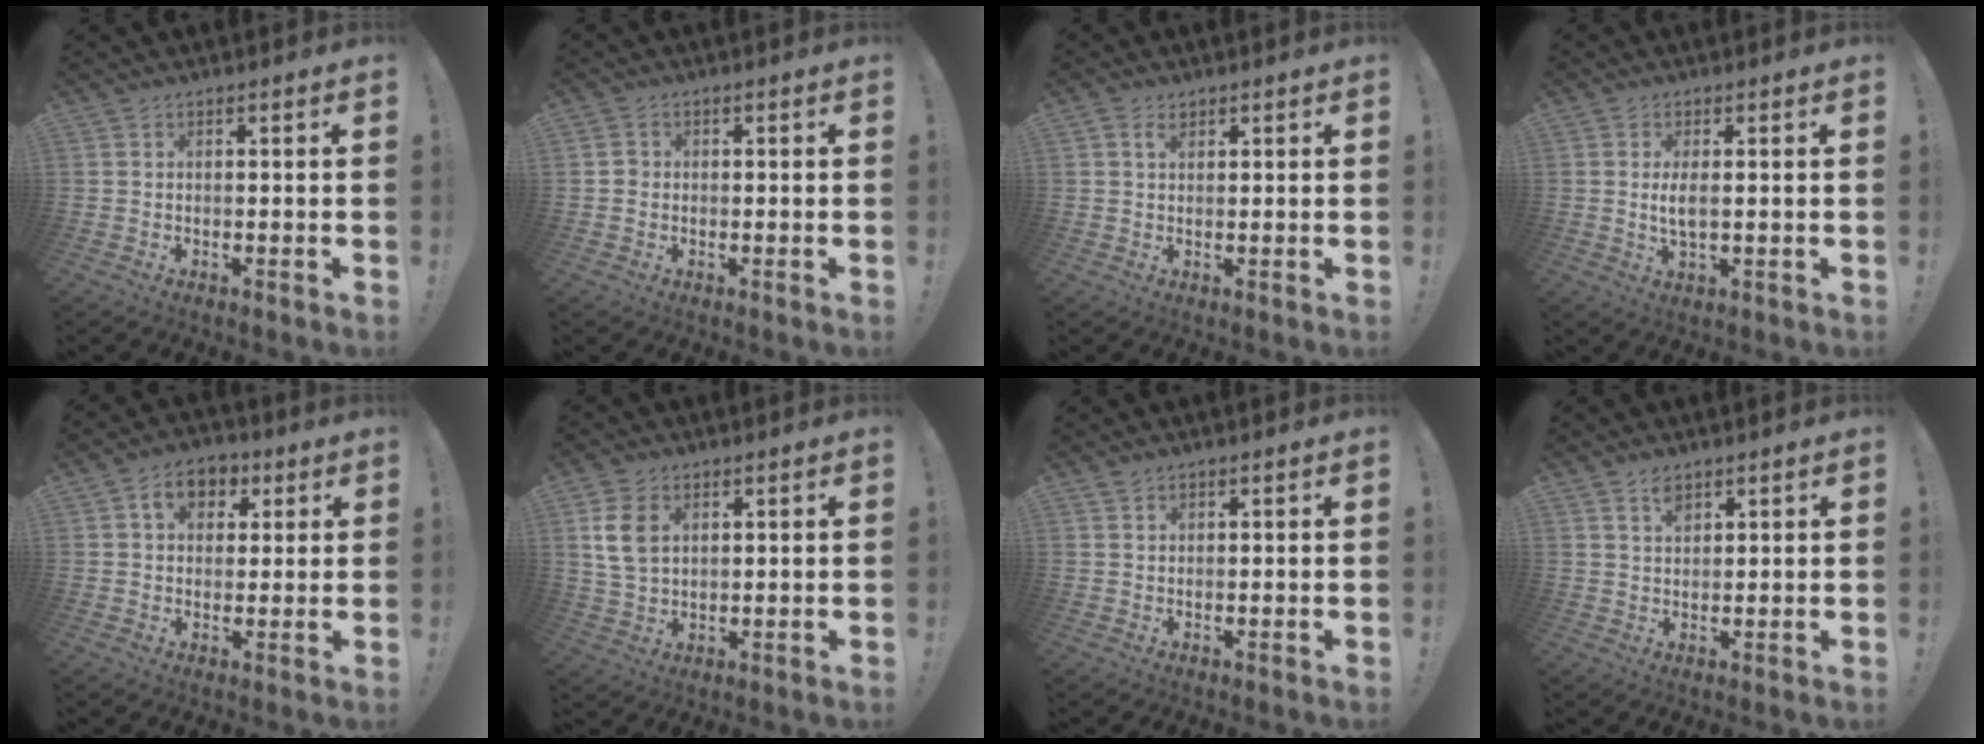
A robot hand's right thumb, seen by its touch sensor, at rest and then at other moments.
{"total": 2.1, "force": [-0.2, 1.9, 0.9], "torque": [-0.011, 0.005, -0.004]}
{"total": 2.1, "force": [1.2, 1.2, 1.2], "torque": [-0.015, -0.002, 0.021]}
{"total": 4.2, "force": [0.3, 1.4, 4.0], "torque": [-0.069, -0.007, 0.002]}
{"total": 8.5, "force": [3.1, 6.4, 4.6], "torque": [-0.059, -0.002, 0.057]}
{"total": 8.6, "force": [3.0, 5.9, 5.4], "torque": [-0.105, -0.001, 0.059]}
{"total": 0.8, "force": [0.6, 0.5, 0.2], "torque": [-0.001, -0.001, 0.011]}
{"total": 3.6, "force": [2.4, 2.0, 1.8], "torque": [-0.014, -0.018, 0.040]}